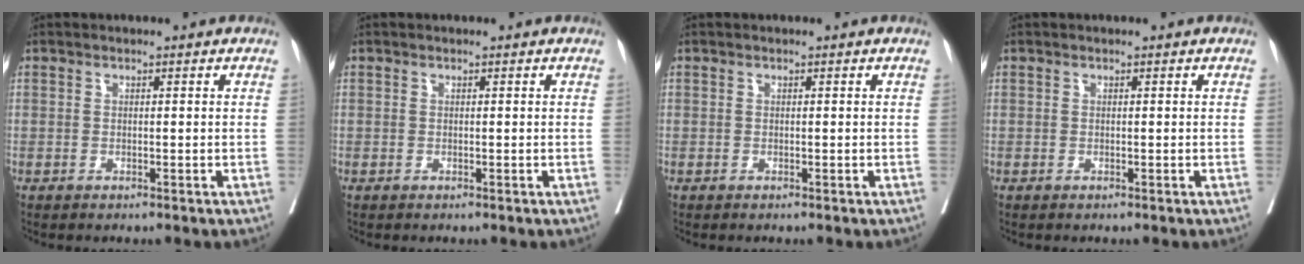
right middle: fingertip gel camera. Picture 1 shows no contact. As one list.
[{"total": 0.0}, {"total": 0.0}, {"total": 0.0}]